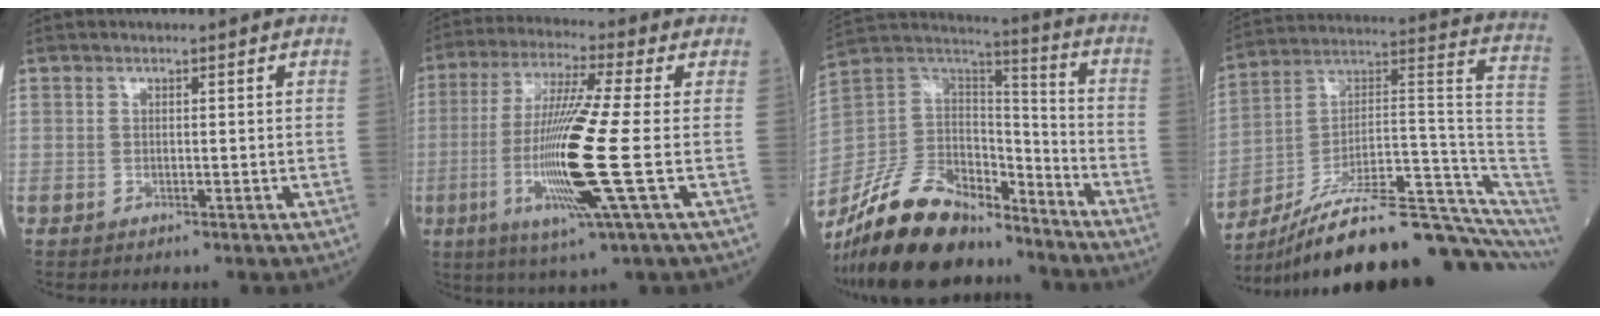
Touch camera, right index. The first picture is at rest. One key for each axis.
{"total": 14.7, "fx": -2.8, "fy": -1.0, "fz": 14.4, "tx": -0.293, "ty": -0.017, "tz": -0.062}
{"total": 19.1, "fx": -15.9, "fy": 7.0, "fz": 8.0, "tx": -0.161, "ty": 0.032, "tz": -0.289}
{"total": 25.4, "fx": -17.8, "fy": 3.1, "fz": 17.9, "tx": -0.181, "ty": 0.049, "tz": -0.275}